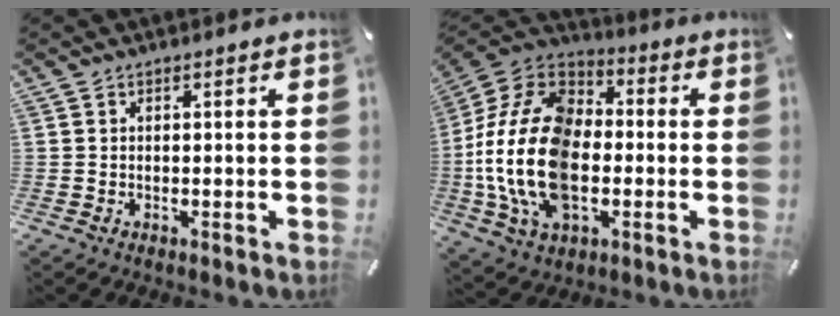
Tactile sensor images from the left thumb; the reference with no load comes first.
{"total": 22.7, "force": [-4.1, 15.2, 16.3], "torque": [-0.360, 0.021, -0.070]}